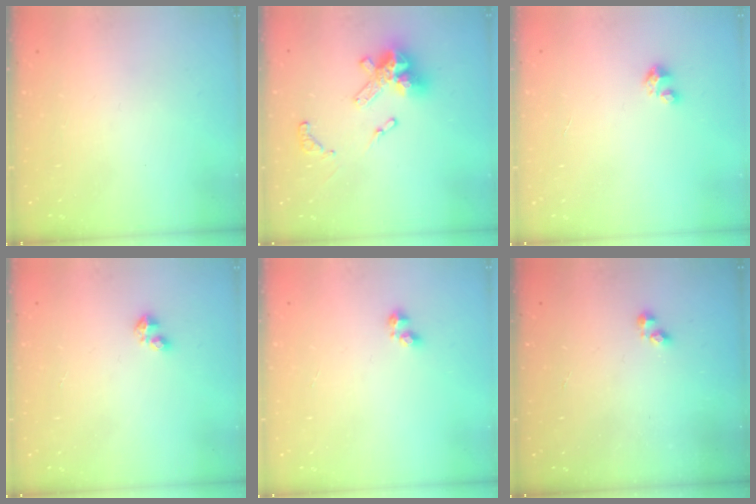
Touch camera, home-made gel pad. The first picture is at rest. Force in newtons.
{"total": 14.9, "press": 14.8, "slide": 1.7}
{"total": 1.7, "press": 1.7, "slide": 0.1}
{"total": 2.9, "press": 2.9, "slide": 0.5}
{"total": 2.4, "press": 2.3, "slide": 0.8}
{"total": 2.3, "press": 2.2, "slide": 0.3}